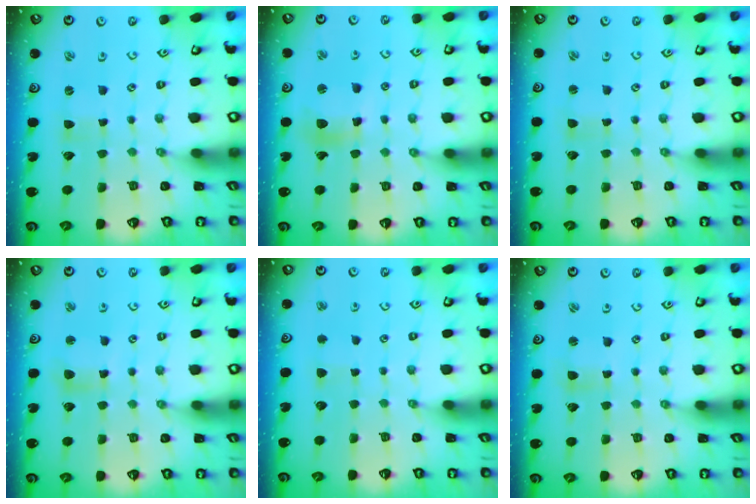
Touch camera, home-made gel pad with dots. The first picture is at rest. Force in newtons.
{"total": 10.5, "press": 10.4, "slide": 1.3}
{"total": 1.5, "press": 1.5, "slide": 0.0}
{"total": 6.2, "press": 6.1, "slide": 0.8}
{"total": 2.3, "press": 2.3, "slide": 0.4}
{"total": 2.7, "press": 2.7, "slide": 0.4}